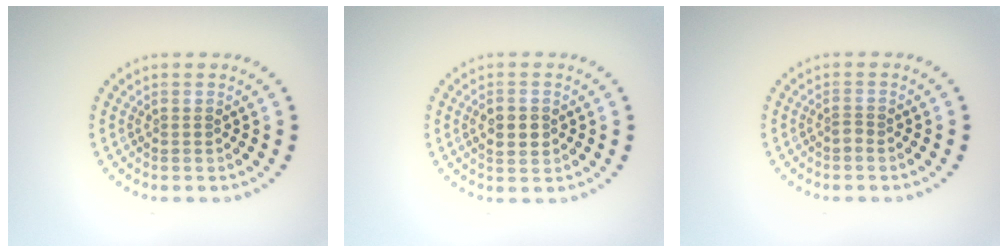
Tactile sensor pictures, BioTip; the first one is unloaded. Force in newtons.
{"total": 2.2, "press": 2.2, "slide": 0.0}
{"total": 0.8, "press": 0.5, "slide": 0.7}